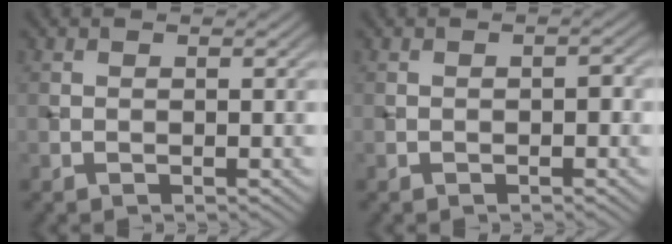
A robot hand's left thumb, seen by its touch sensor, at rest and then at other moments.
{"total": 1.1, "force": [-0.3, 0.5, 0.9], "torque": [-0.011, 0.004, -0.005]}